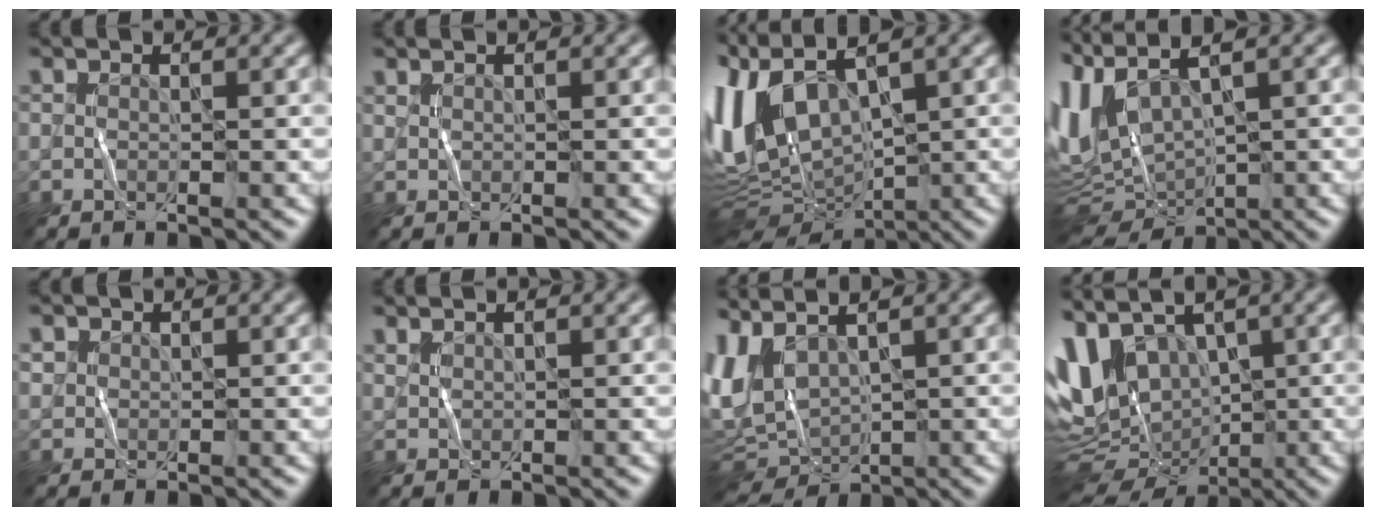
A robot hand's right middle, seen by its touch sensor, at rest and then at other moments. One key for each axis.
{"total": 1.7, "fx": 1.3, "fy": -1.0, "fz": -0.5, "tx": 0.002, "ty": 0.006, "tz": 0.024}
{"total": 10.9, "fx": 2.8, "fy": 4.9, "fz": 9.3, "tx": -0.224, "ty": 0.011, "tz": 0.056}
{"total": 8.3, "fx": 2.3, "fy": 2.7, "fz": 7.5, "tx": -0.183, "ty": 0.000, "tz": 0.068}
{"total": 1.0, "fx": 0.3, "fy": 0.9, "fz": 0.1, "tx": 0.002, "ty": -0.001, "tz": 0.007}
{"total": 1.8, "fx": 1.6, "fy": -0.8, "fz": -0.3, "tx": -0.002, "ty": 0.006, "tz": 0.031}
{"total": 6.3, "fx": 2.2, "fy": 2.3, "fz": 5.4, "tx": -0.124, "ty": -0.004, "tz": 0.049}
{"total": 12.3, "fx": 0.8, "fy": 7.7, "fz": 9.5, "tx": -0.189, "ty": 0.018, "tz": 0.043}